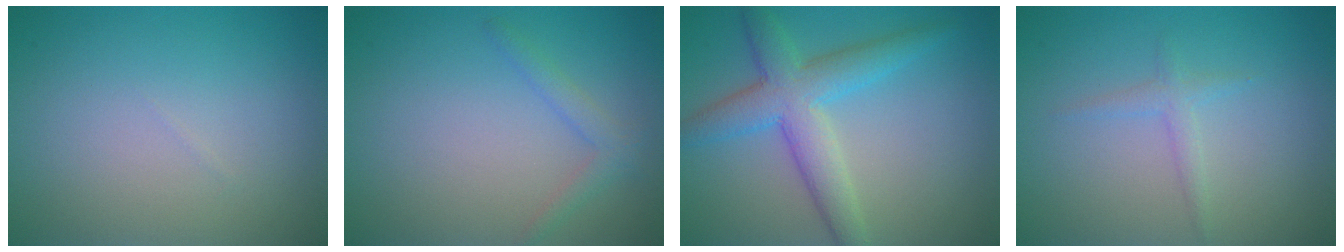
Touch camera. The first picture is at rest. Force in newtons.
{"total": 1.6, "press": 1.6, "slide": 0.1}
{"total": 5.4, "press": 5.4, "slide": 0.1}
{"total": 1.3, "press": 1.3, "slide": 0.1}